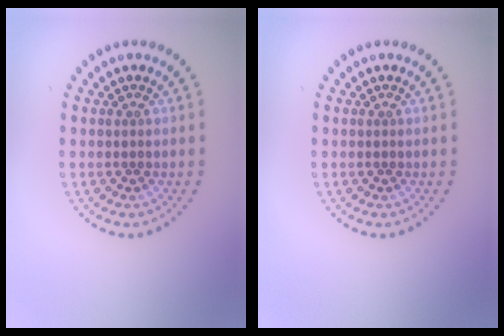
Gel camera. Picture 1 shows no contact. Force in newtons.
{"total": 0.0}